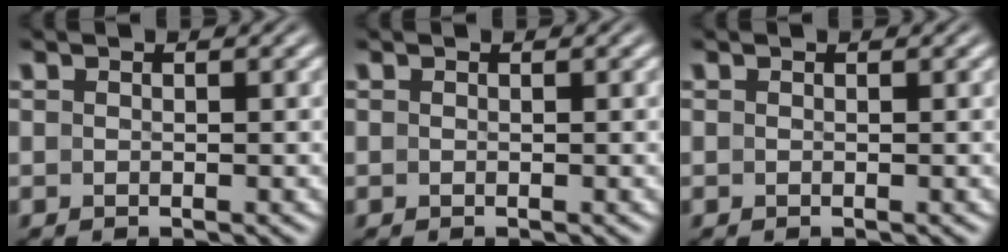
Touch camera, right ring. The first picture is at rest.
{"total": 0.0}
{"total": 0.0}